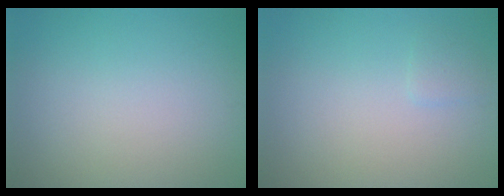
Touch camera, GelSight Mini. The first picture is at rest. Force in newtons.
{"total": 0.8, "press": 0.8, "slide": 0.1}